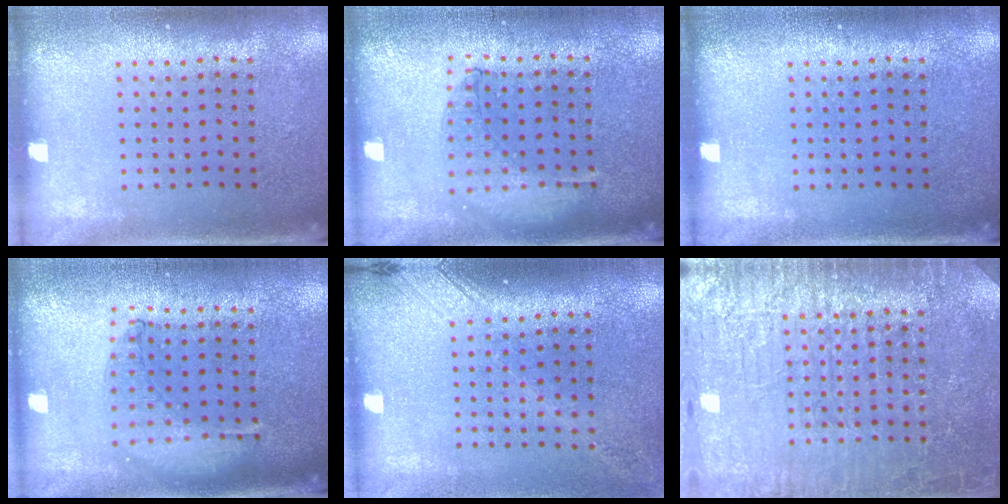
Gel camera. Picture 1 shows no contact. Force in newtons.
{"total": 0.6, "press": 0.6, "slide": 0.2}
{"total": 0.0}
{"total": 0.9, "press": 0.9, "slide": 0.1}
{"total": 1.8, "press": 1.4, "slide": 1.2}
{"total": 5.4, "press": 5.4, "slide": 0.8}